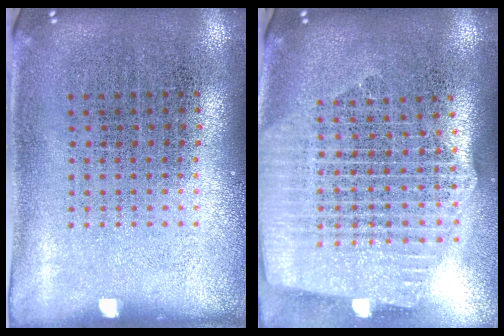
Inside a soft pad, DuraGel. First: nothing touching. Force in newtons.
{"total": 2.7, "press": 2.3, "slide": 1.4}